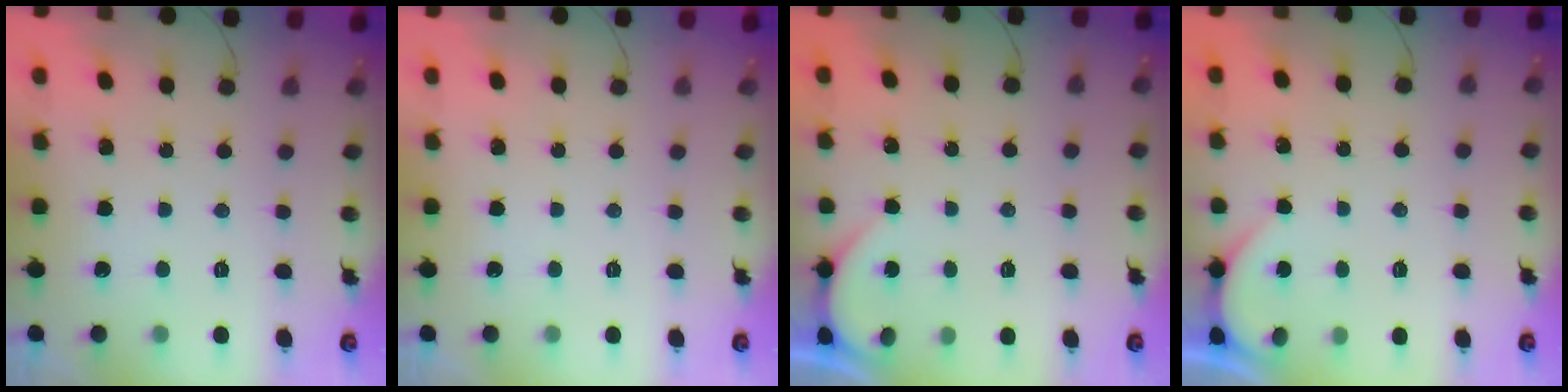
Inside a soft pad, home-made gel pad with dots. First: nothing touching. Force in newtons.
{"total": 0.0}
{"total": 0.6, "press": 0.6, "slide": 0.1}
{"total": 0.6, "press": 0.6, "slide": 0.1}